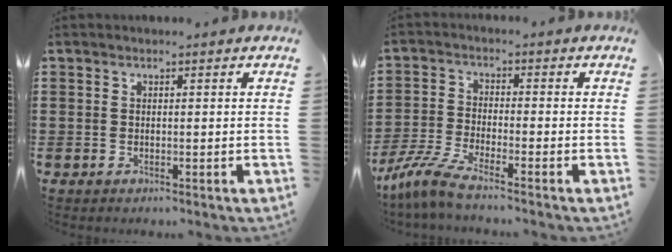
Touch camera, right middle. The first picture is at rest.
{"total": 5.2, "force": [-4.3, 0.1, 2.8], "torque": [-0.082, -0.020, -0.091]}